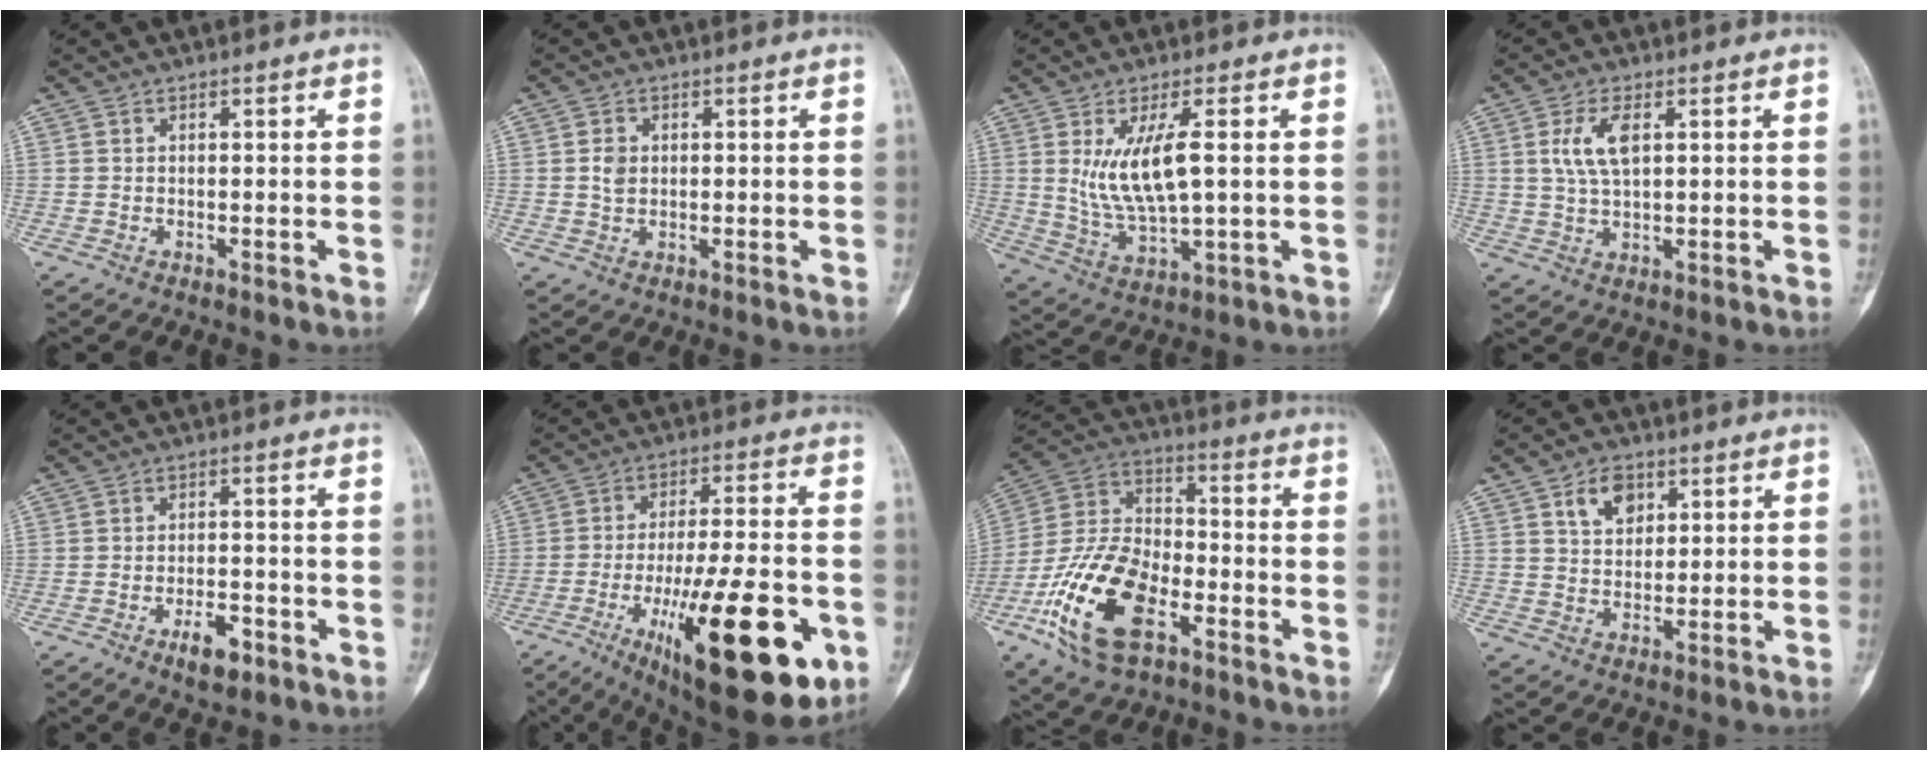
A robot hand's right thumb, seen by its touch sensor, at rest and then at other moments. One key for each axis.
{"total": 2.7, "fx": 0.4, "fy": 2.1, "fz": 1.7, "tx": -0.027, "ty": 0.000, "tz": 0.008}
{"total": 10.3, "fx": 1.8, "fy": 3.0, "fz": 9.7, "tx": -0.197, "ty": -0.018, "tz": 0.046}
{"total": 6.1, "fx": 1.8, "fy": 2.7, "fz": 5.2, "tx": -0.111, "ty": -0.002, "tz": 0.037}
{"total": 5.4, "fx": -2.9, "fy": 2.3, "fz": 3.9, "tx": -0.056, "ty": 0.013, "tz": -0.043}
{"total": 27.4, "fx": -10.1, "fy": 8.7, "fz": 24.0, "tx": -0.336, "ty": 0.021, "tz": -0.139}
{"total": 19.6, "fx": -8.2, "fy": 10.3, "fz": 14.6, "tx": -0.284, "ty": 0.039, "tz": -0.154}
{"total": 6.2, "fx": 2.9, "fy": 4.2, "fz": 3.5, "tx": -0.039, "ty": -0.012, "tz": 0.049}